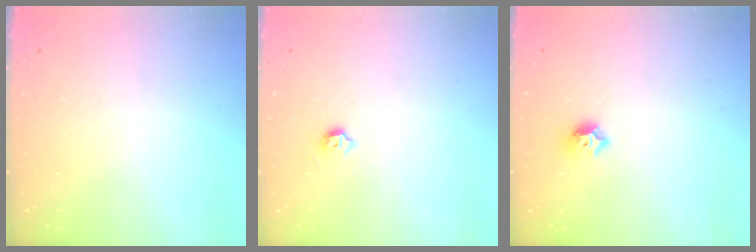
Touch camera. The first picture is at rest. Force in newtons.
{"total": 3.7, "press": 3.6, "slide": 0.6}
{"total": 6.7, "press": 6.6, "slide": 1.1}